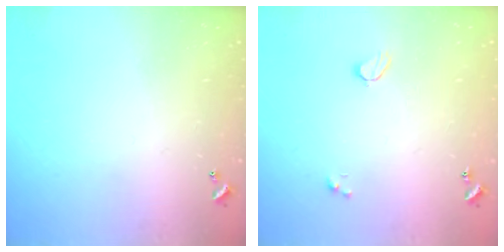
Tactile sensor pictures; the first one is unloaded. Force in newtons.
{"total": 1.5, "press": 1.4, "slide": 0.6}